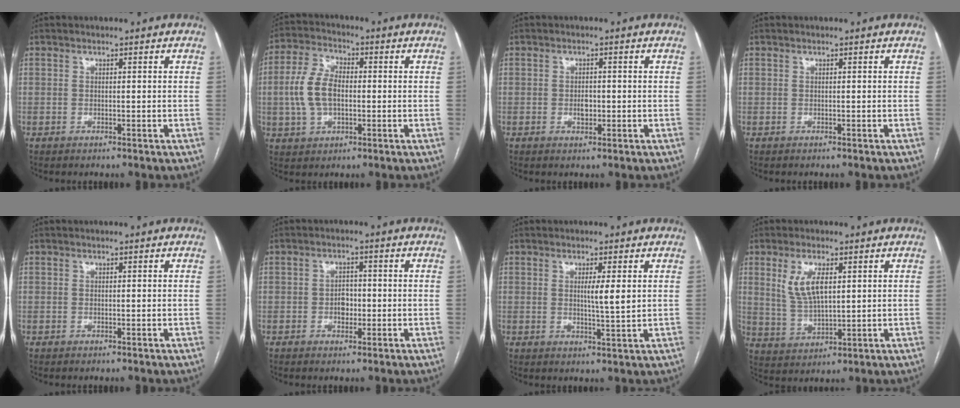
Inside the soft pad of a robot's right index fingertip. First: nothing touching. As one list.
[{"total": 8.8, "force": [-0.4, 5.0, 7.2], "torque": [-0.166, 0.018, -0.007]}, {"total": 1.9, "force": [-0.4, 1.2, 1.5], "torque": [-0.026, 0.002, -0.004]}, {"total": 0.0}, {"total": 0.0}, {"total": 2.7, "force": [-0.6, 1.9, 1.8], "torque": [-0.025, 0.006, -0.010]}, {"total": 3.6, "force": [0.8, 0.0, 3.5], "torque": [-0.058, -0.007, 0.011]}, {"total": 6.8, "force": [2.4, 2.5, 5.9], "torque": [-0.124, 0.002, 0.056]}]